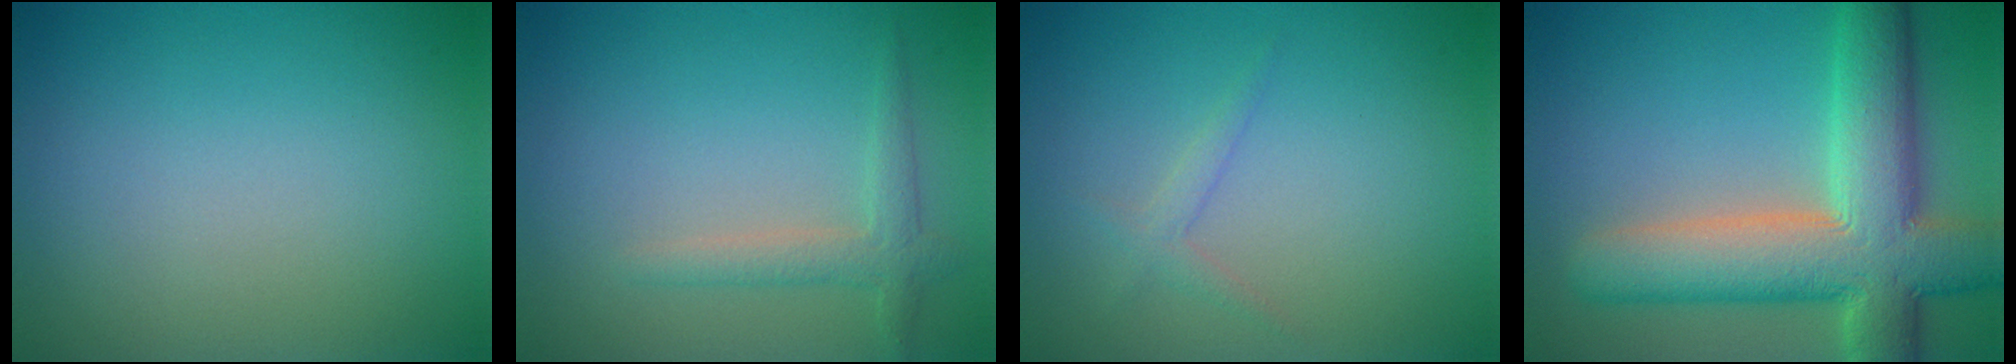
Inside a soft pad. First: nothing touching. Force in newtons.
{"total": 2.1, "press": 2.1, "slide": 0.1}
{"total": 1.1, "press": 1.1, "slide": 0.1}
{"total": 10.9, "press": 10.9, "slide": 1.1}